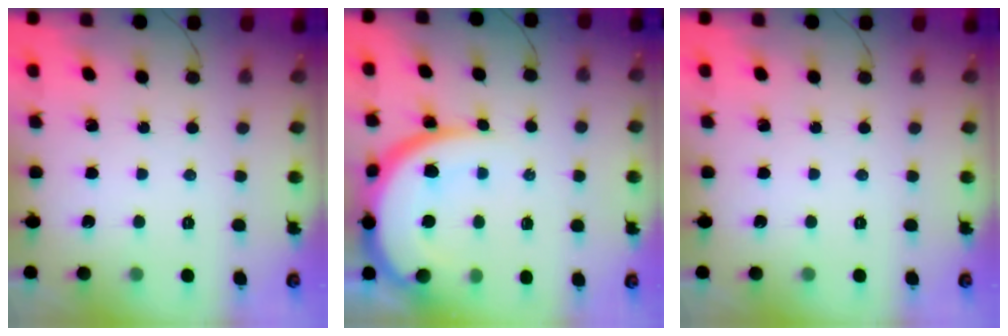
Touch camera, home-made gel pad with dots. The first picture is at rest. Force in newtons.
{"total": 12.2, "press": 12.2, "slide": 1.0}
{"total": 0.0}